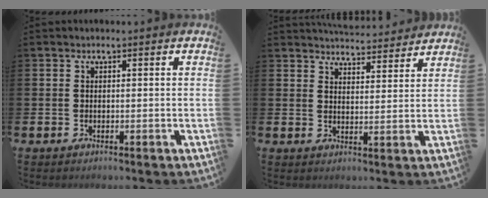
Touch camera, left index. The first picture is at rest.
{"total": 5.0, "force": [5.0, 0.6, 0.0], "torque": [-0.003, -0.034, 0.089]}